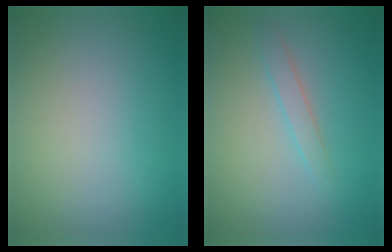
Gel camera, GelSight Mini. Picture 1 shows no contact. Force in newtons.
{"total": 1.3, "press": 1.3, "slide": 0.0}